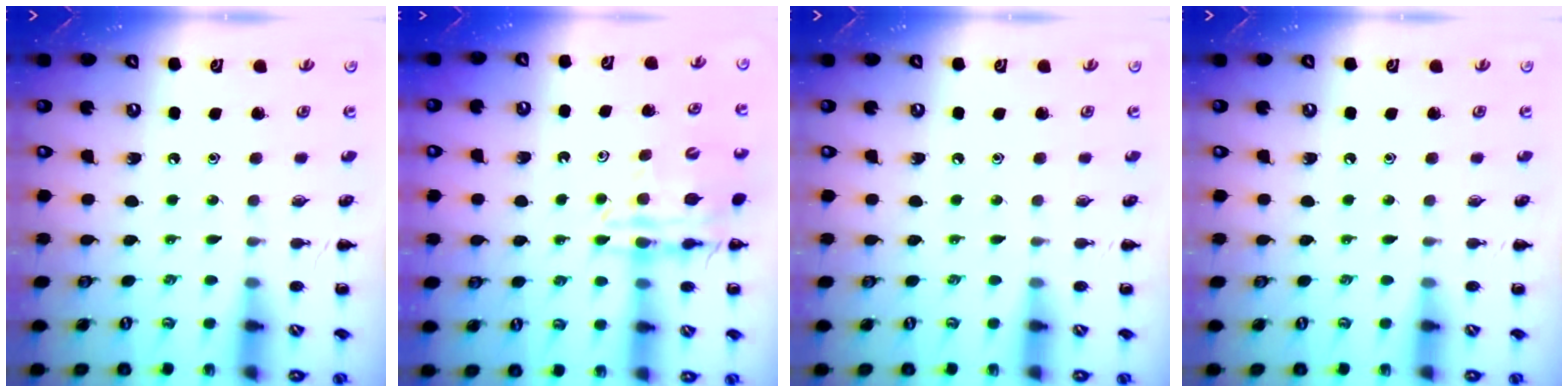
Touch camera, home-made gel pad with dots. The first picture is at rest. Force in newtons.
{"total": 12.3, "press": 11.8, "slide": 3.7}
{"total": 0.0}
{"total": 0.0}